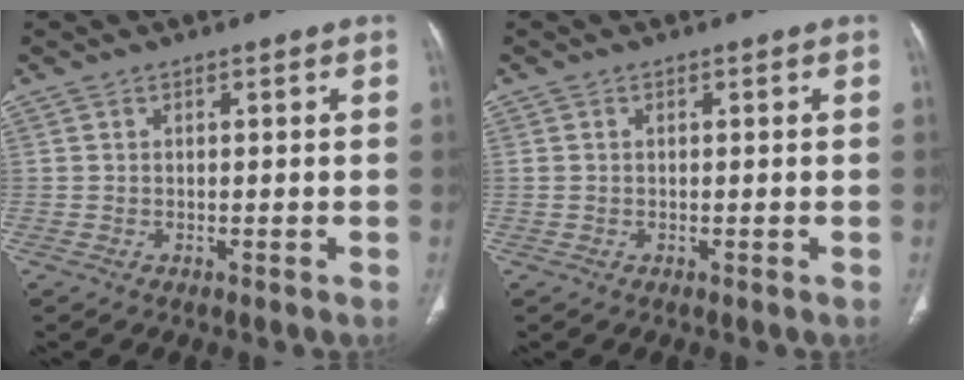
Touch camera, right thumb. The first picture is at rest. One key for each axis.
{"total": 0.5, "fx": 0.1, "fy": 0.3, "fz": 0.4, "tx": -0.012, "ty": 0.007, "tz": 0.005}